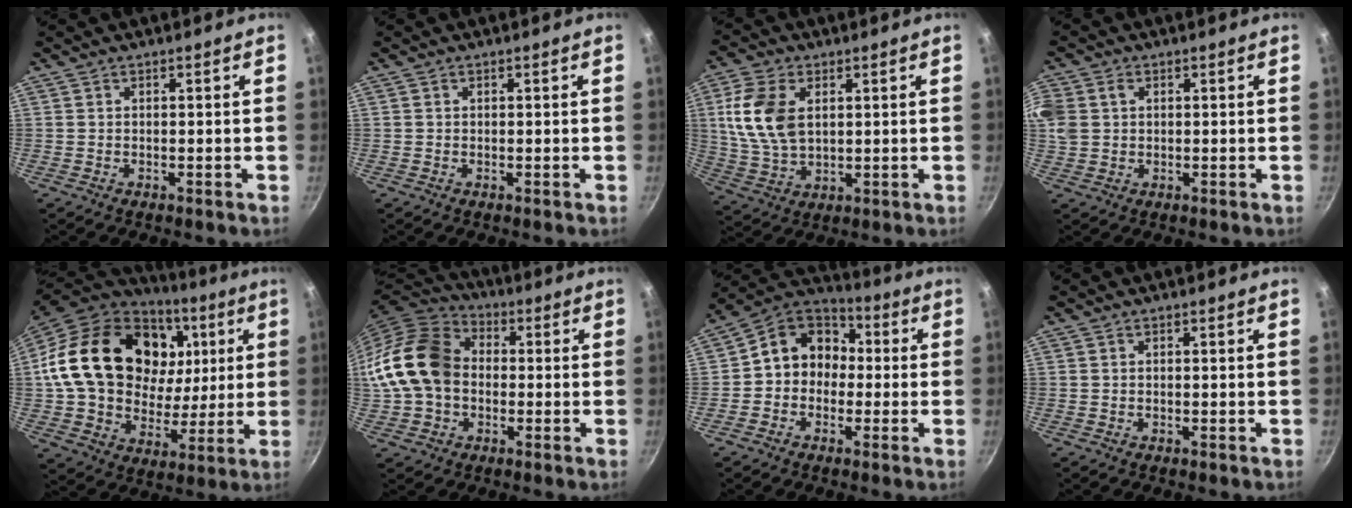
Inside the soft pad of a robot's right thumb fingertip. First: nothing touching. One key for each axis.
{"total": 0.0}
{"total": 12.0, "fx": 2.8, "fy": 7.5, "fz": 8.9, "tx": -0.168, "ty": -0.008, "tz": 0.060}
{"total": 9.8, "fx": 2.0, "fy": 8.0, "fz": 5.2, "tx": -0.131, "ty": 0.021, "tz": 0.038}
{"total": 30.7, "fx": 7.8, "fy": 21.7, "fz": 20.3, "tx": -0.341, "ty": 0.002, "tz": 0.136}
{"total": 17.8, "fx": -0.1, "fy": 13.7, "fz": 11.4, "tx": -0.206, "ty": 0.036, "tz": -0.011}
{"total": 11.2, "fx": -0.3, "fy": 9.5, "fz": 5.8, "tx": -0.053, "ty": 0.041, "tz": -0.032}
{"total": 0.0}